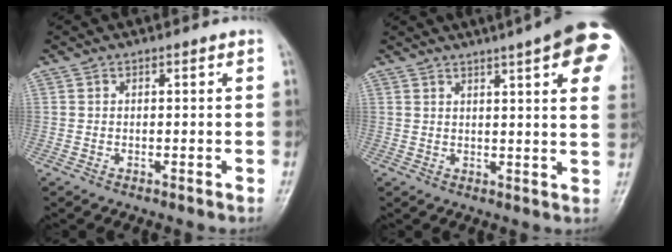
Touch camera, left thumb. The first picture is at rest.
{"total": 18.6, "force": [9.6, 3.8, 15.5], "torque": [-0.194, -0.008, 0.105]}